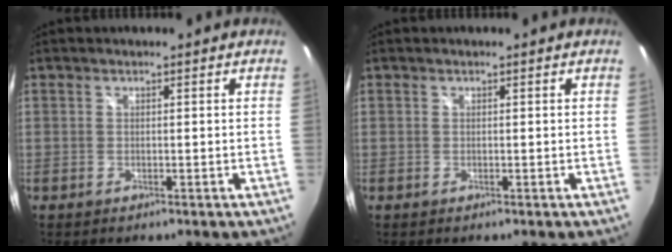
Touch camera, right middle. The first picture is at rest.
{"total": 0.0}